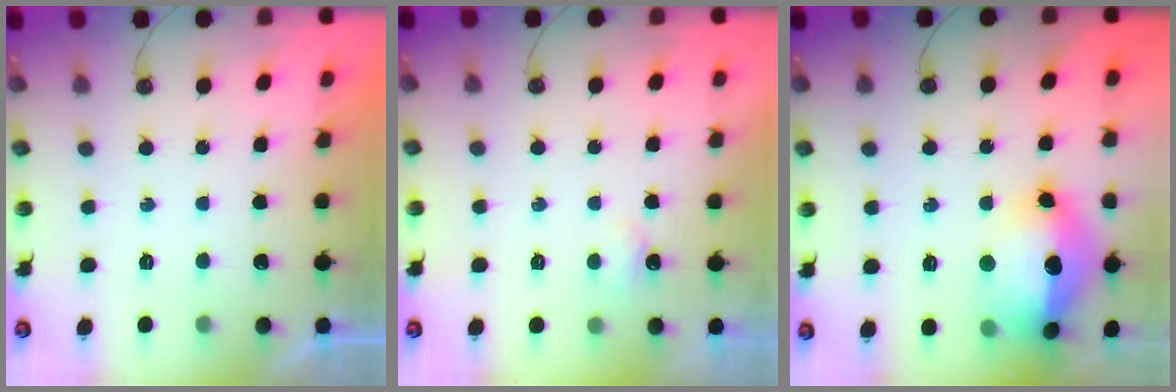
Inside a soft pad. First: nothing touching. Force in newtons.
{"total": 2.7, "press": 2.6, "slide": 0.5}
{"total": 19.6, "press": 19.5, "slide": 1.8}